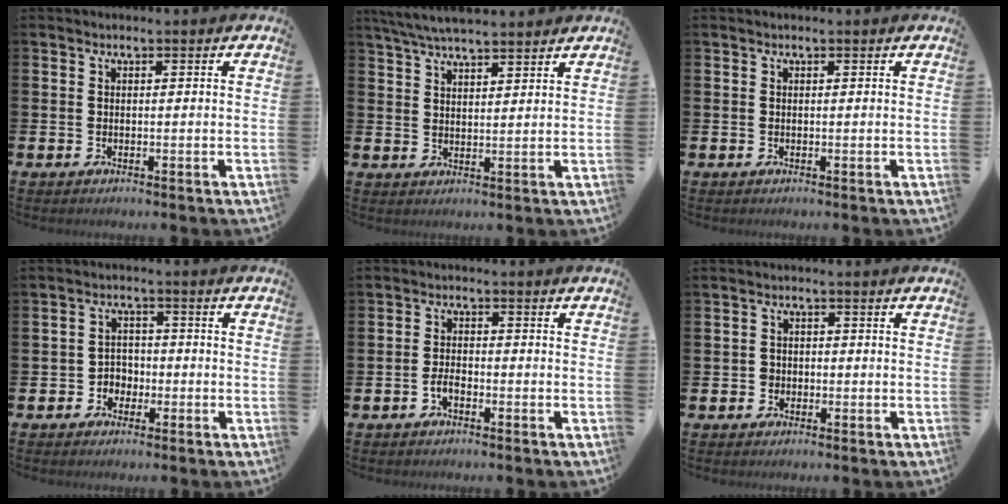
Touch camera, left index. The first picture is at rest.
{"total": 5.8, "force": [5.5, 0.6, 1.7], "torque": [-0.050, -0.015, 0.101]}
{"total": 0.0}
{"total": 2.9, "force": [-1.6, 2.3, 0.6], "torque": [-0.013, 0.005, -0.039]}
{"total": 2.0, "force": [-1.0, 0.9, 1.5], "torque": [-0.023, 0.001, -0.022]}
{"total": 1.6, "force": [-0.6, 1.4, 0.2], "torque": [-0.003, 0.001, -0.016]}